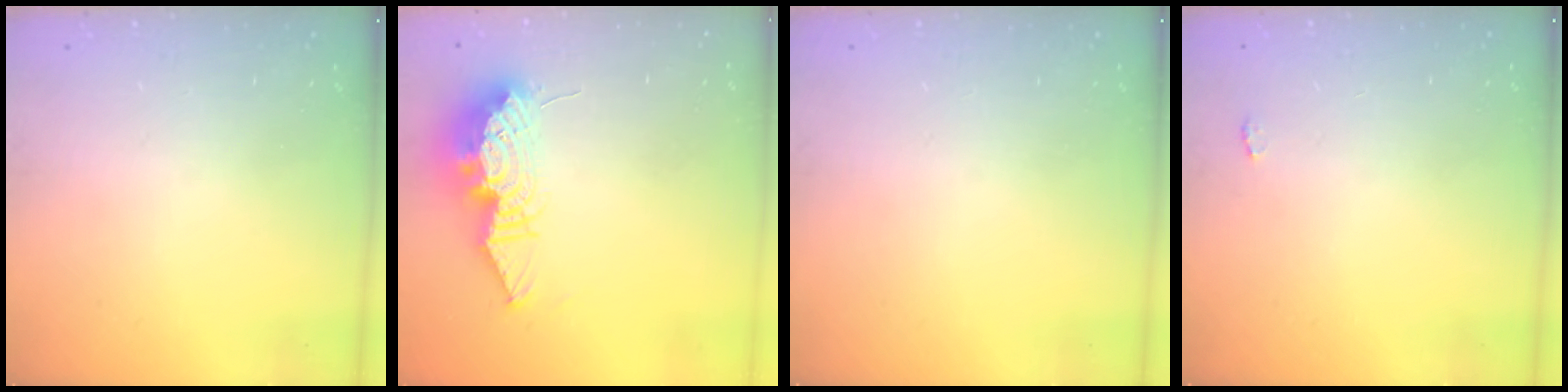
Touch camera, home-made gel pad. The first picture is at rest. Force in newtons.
{"total": 12.6, "press": 12.6, "slide": 1.1}
{"total": 0.0}
{"total": 2.2, "press": 2.1, "slide": 0.3}